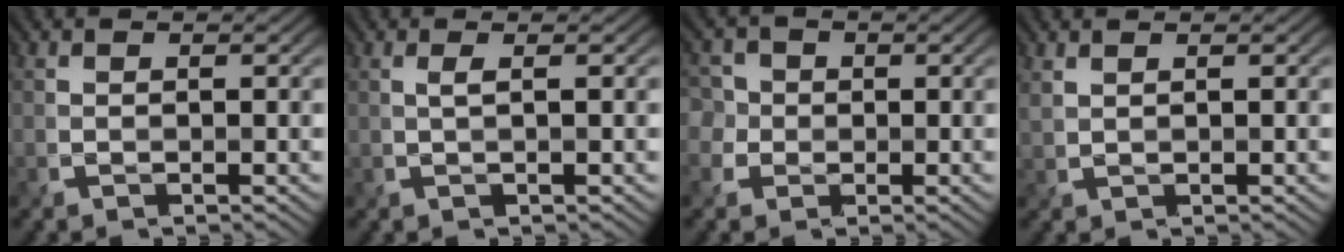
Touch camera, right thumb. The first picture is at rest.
{"total": 1.1, "force": [0.3, 0.3, 1.0], "torque": [-0.020, 0.006, 0.000]}
{"total": 4.2, "force": [0.6, 4.0, 1.2], "torque": [-0.046, 0.011, -0.013]}
{"total": 1.2, "force": [1.1, 0.3, 0.5], "torque": [-0.017, 0.000, 0.023]}